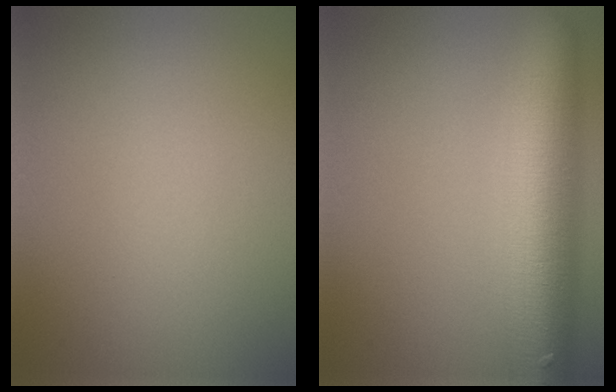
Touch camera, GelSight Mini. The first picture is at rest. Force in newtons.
{"total": 10.8, "press": 10.8, "slide": 0.6}